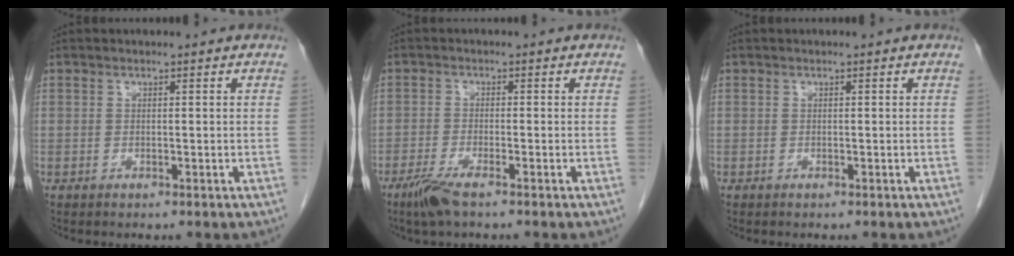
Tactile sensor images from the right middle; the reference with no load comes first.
{"total": 3.9, "force": [-2.7, 0.3, 2.8], "torque": [-0.063, -0.009, -0.056]}
{"total": 0.0}